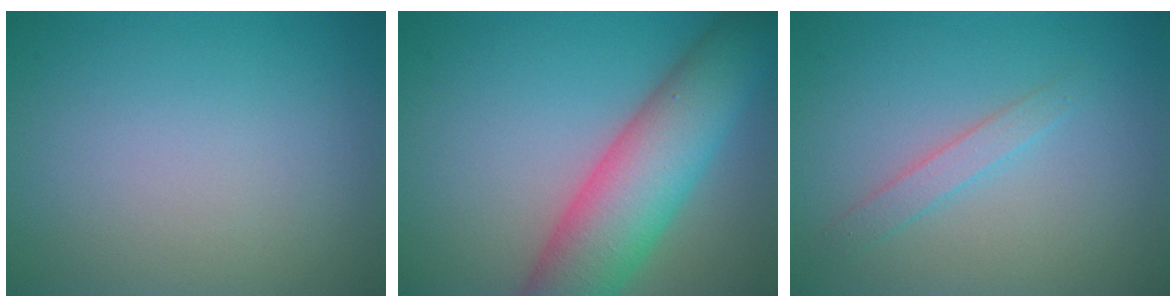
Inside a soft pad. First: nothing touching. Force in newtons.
{"total": 9.3, "press": 9.3, "slide": 0.4}
{"total": 1.6, "press": 1.6, "slide": 0.1}